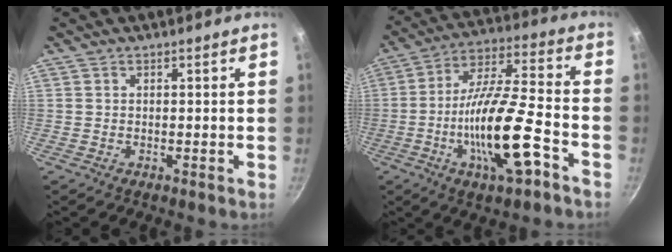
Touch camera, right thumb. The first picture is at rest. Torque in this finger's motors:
{"motor_torque": [1.76, 1.57, 2.04, -0.68, 0.64]}